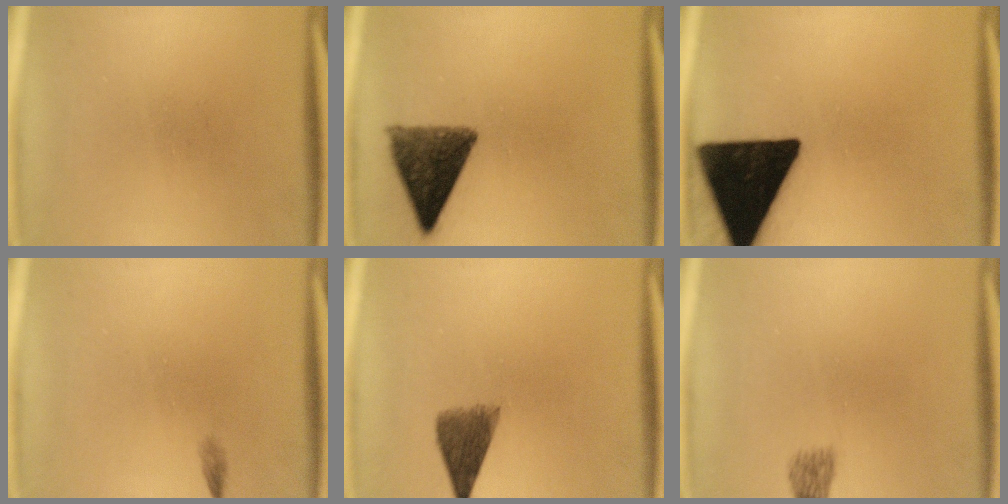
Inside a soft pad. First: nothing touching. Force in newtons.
{"total": 10.4}
{"total": 19.9}
{"total": 0.6}
{"total": 5.2}
{"total": 2.1}